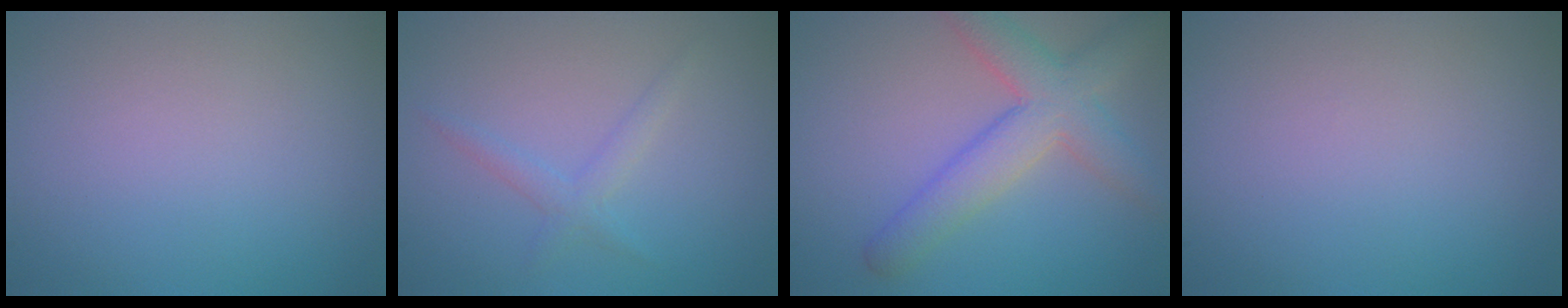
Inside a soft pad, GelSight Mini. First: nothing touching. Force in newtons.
{"total": 1.6, "press": 1.6, "slide": 0.1}
{"total": 5.6, "press": 5.6, "slide": 0.3}
{"total": 0.0}